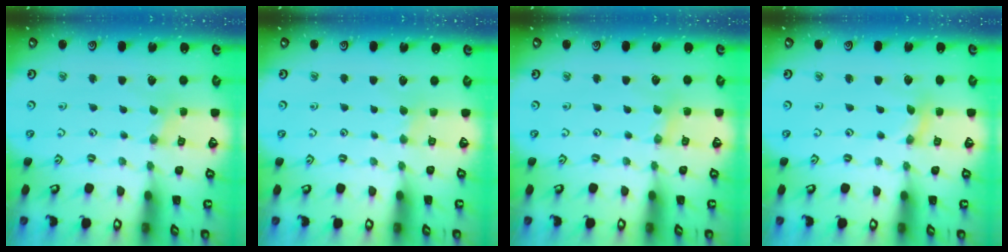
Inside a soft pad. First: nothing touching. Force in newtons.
{"total": 2.0, "press": 1.9, "slide": 0.4}
{"total": 2.0, "press": 2.0, "slide": 0.3}
{"total": 0.0}